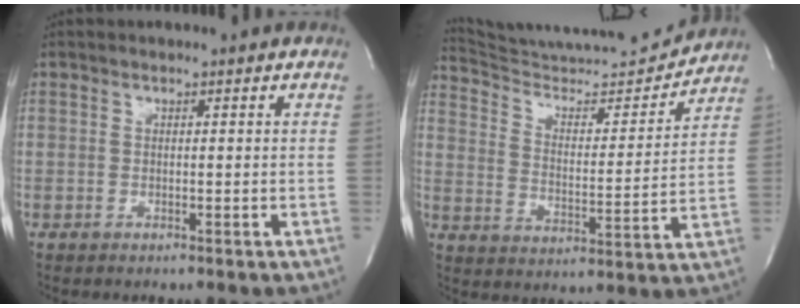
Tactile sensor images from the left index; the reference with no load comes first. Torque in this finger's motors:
{"motor_torque": [0.01, -0.14, 0.09, 0.02]}